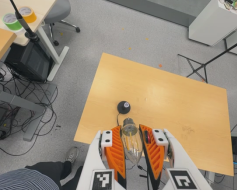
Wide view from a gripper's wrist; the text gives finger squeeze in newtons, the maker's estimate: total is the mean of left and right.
{"total": 22.7, "left": 24.6, "right": 20.8}